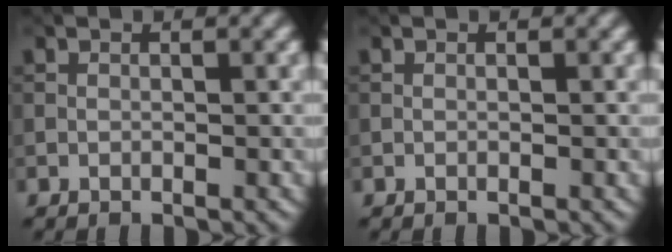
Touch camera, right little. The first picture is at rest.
{"total": 0.0}